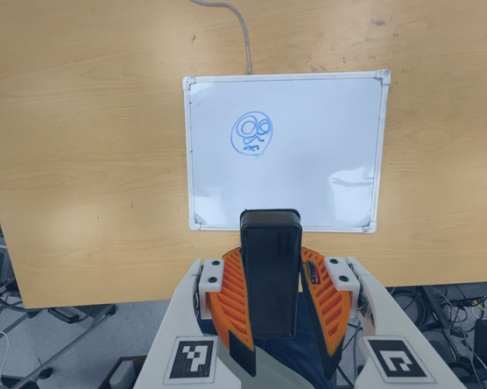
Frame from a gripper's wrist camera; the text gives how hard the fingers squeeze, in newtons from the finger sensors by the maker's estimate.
{"total": 9.3, "left": 7.5, "right": 11.1}